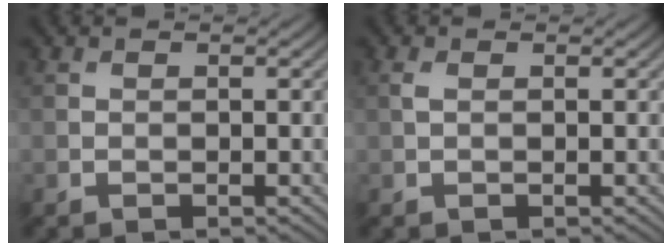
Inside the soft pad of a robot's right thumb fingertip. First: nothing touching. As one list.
[{"total": 0.7, "force": [0.2, 0.3, 0.6], "torque": [-0.019, 0.003, 0.003]}]